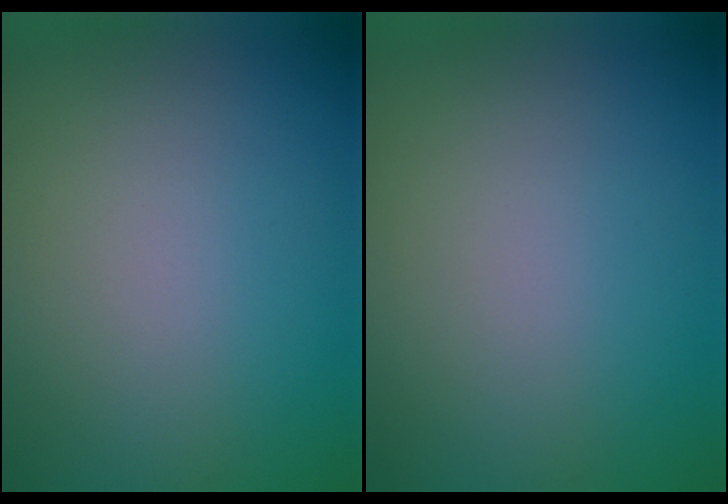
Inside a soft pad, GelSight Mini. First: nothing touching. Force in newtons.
{"total": 0.0}